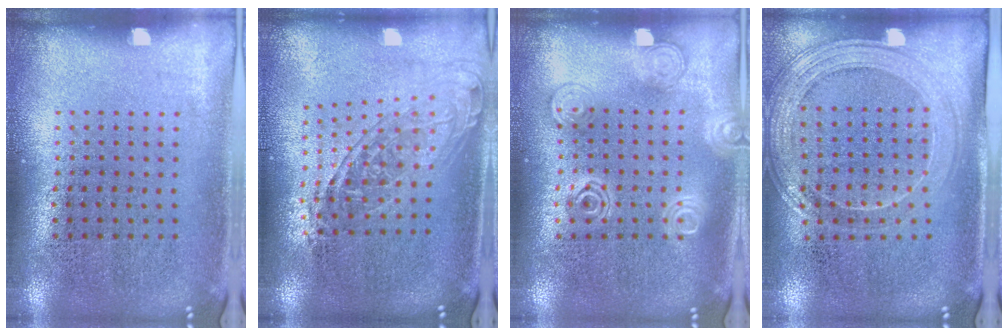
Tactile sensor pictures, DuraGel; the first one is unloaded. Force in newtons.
{"total": 1.5, "press": 1.3, "slide": 0.8}
{"total": 2.5, "press": 2.4, "slide": 0.4}
{"total": 1.6, "press": 1.5, "slide": 0.4}